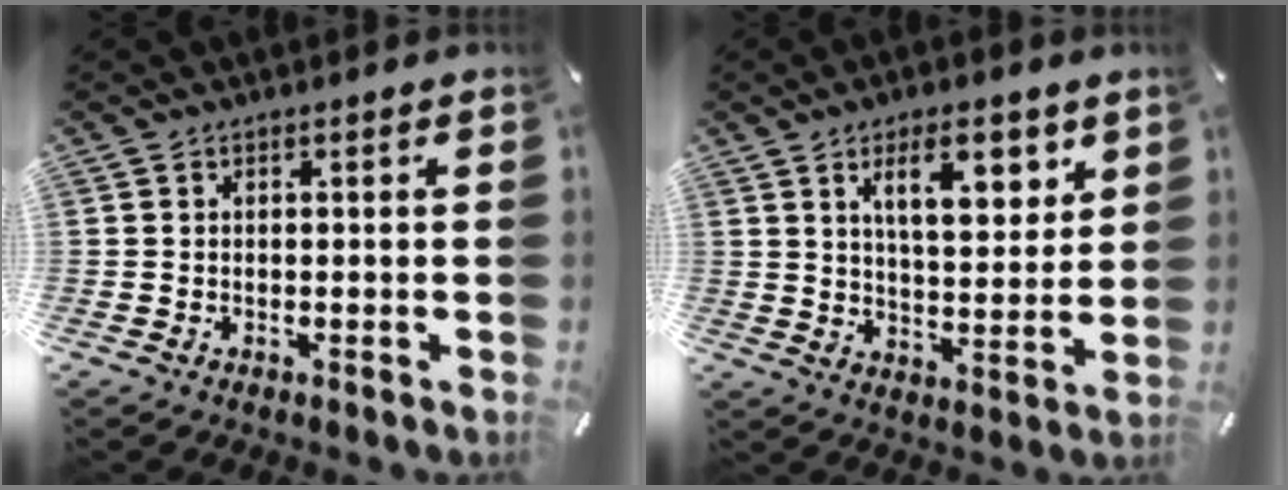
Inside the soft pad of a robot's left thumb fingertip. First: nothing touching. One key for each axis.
{"total": 11.6, "fx": 6.1, "fy": 5.0, "fz": 8.6, "tx": -0.127, "ty": -0.019, "tz": 0.099}